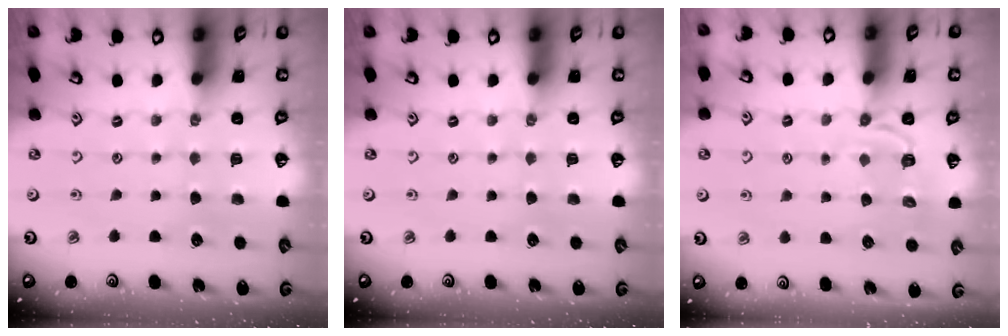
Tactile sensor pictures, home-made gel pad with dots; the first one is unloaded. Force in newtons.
{"total": 0.0}
{"total": 5.3, "press": 4.8, "slide": 2.3}